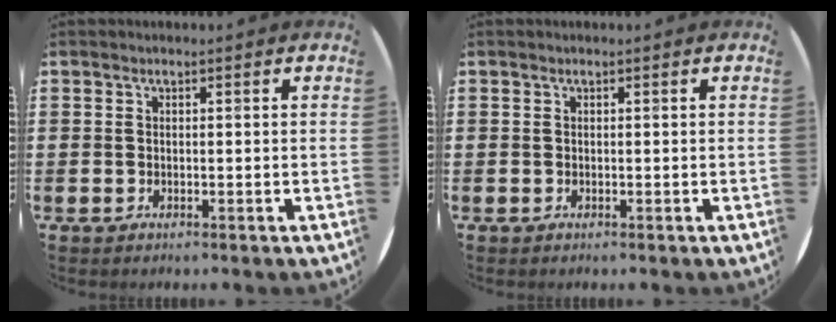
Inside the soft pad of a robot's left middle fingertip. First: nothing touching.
{"total": 0.0}